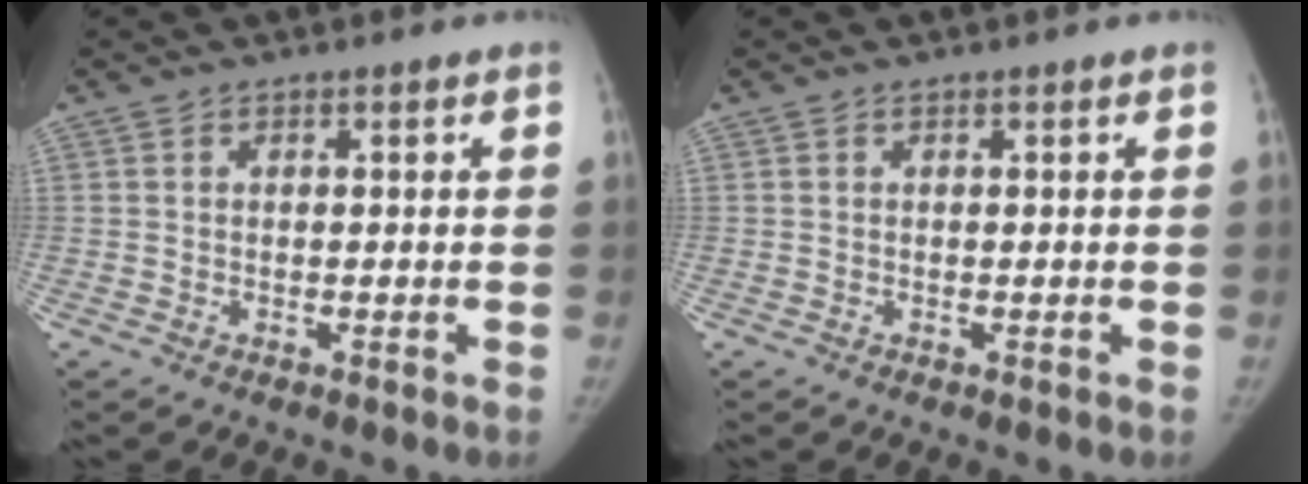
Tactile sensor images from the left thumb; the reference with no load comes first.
{"total": 0.0}